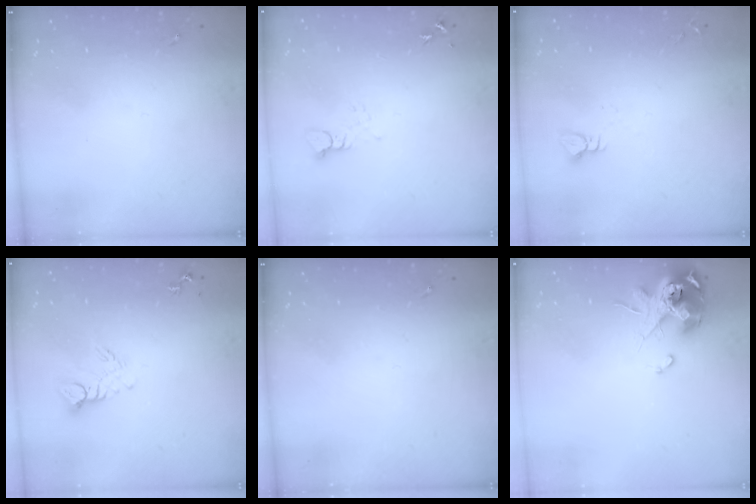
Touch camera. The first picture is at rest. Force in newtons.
{"total": 3.1, "press": 3.1, "slide": 0.4}
{"total": 3.5, "press": 3.5, "slide": 0.3}
{"total": 6.8, "press": 6.8, "slide": 0.5}
{"total": 0.0}
{"total": 13.2, "press": 13.1, "slide": 1.8}